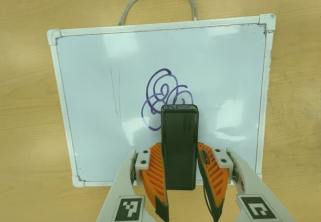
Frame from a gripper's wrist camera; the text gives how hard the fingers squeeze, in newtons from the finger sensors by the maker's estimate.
{"total": 4.1, "left": 2.7, "right": 5.5}